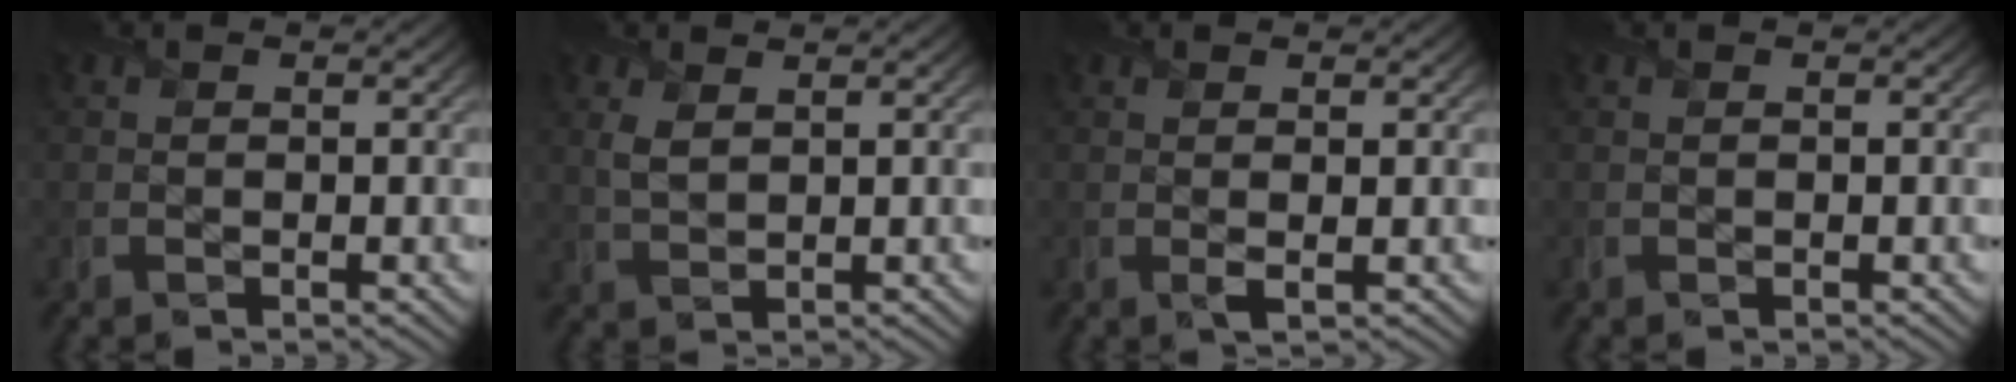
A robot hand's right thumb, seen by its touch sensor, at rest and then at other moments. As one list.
[{"total": 2.4, "force": [1.3, 1.1, 1.6], "torque": [-0.048, -0.001, 0.029]}, {"total": 1.0, "force": [0.2, 0.2, 0.9], "torque": [-0.020, -0.001, 0.004]}, {"total": 0.0}]